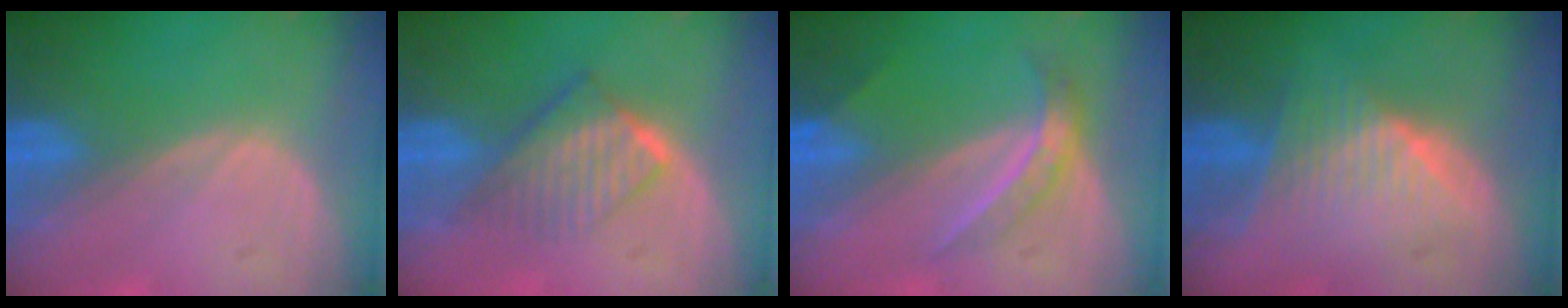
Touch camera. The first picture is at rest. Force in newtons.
{"total": 6.4, "press": 5.6, "slide": 3.2}
{"total": 4.6, "press": 4.0, "slide": 2.3}
{"total": 7.0, "press": 6.5, "slide": 2.8}